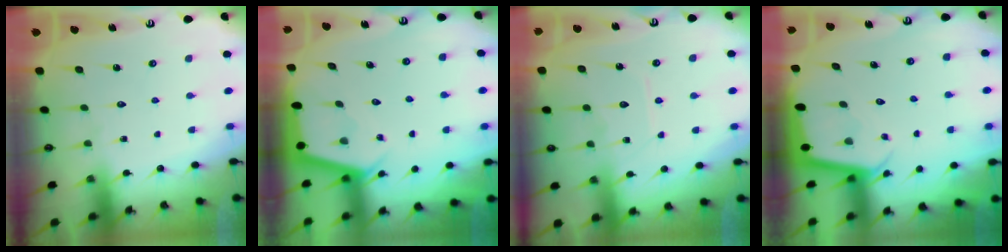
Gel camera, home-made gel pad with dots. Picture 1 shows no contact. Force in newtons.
{"total": 2.8, "press": 2.8, "slide": 0.1}
{"total": 7.3, "press": 7.3, "slide": 0.8}
{"total": 2.4, "press": 2.4, "slide": 0.1}